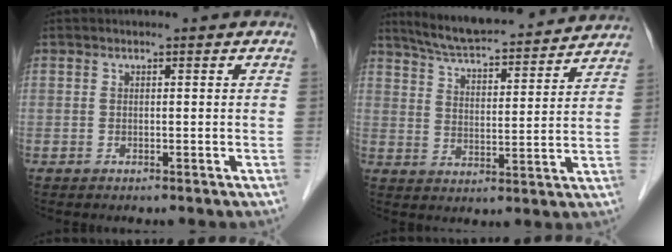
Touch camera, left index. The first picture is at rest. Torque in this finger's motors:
{"motor_torque": [-0.50, -0.78, 0.40, 0.09]}